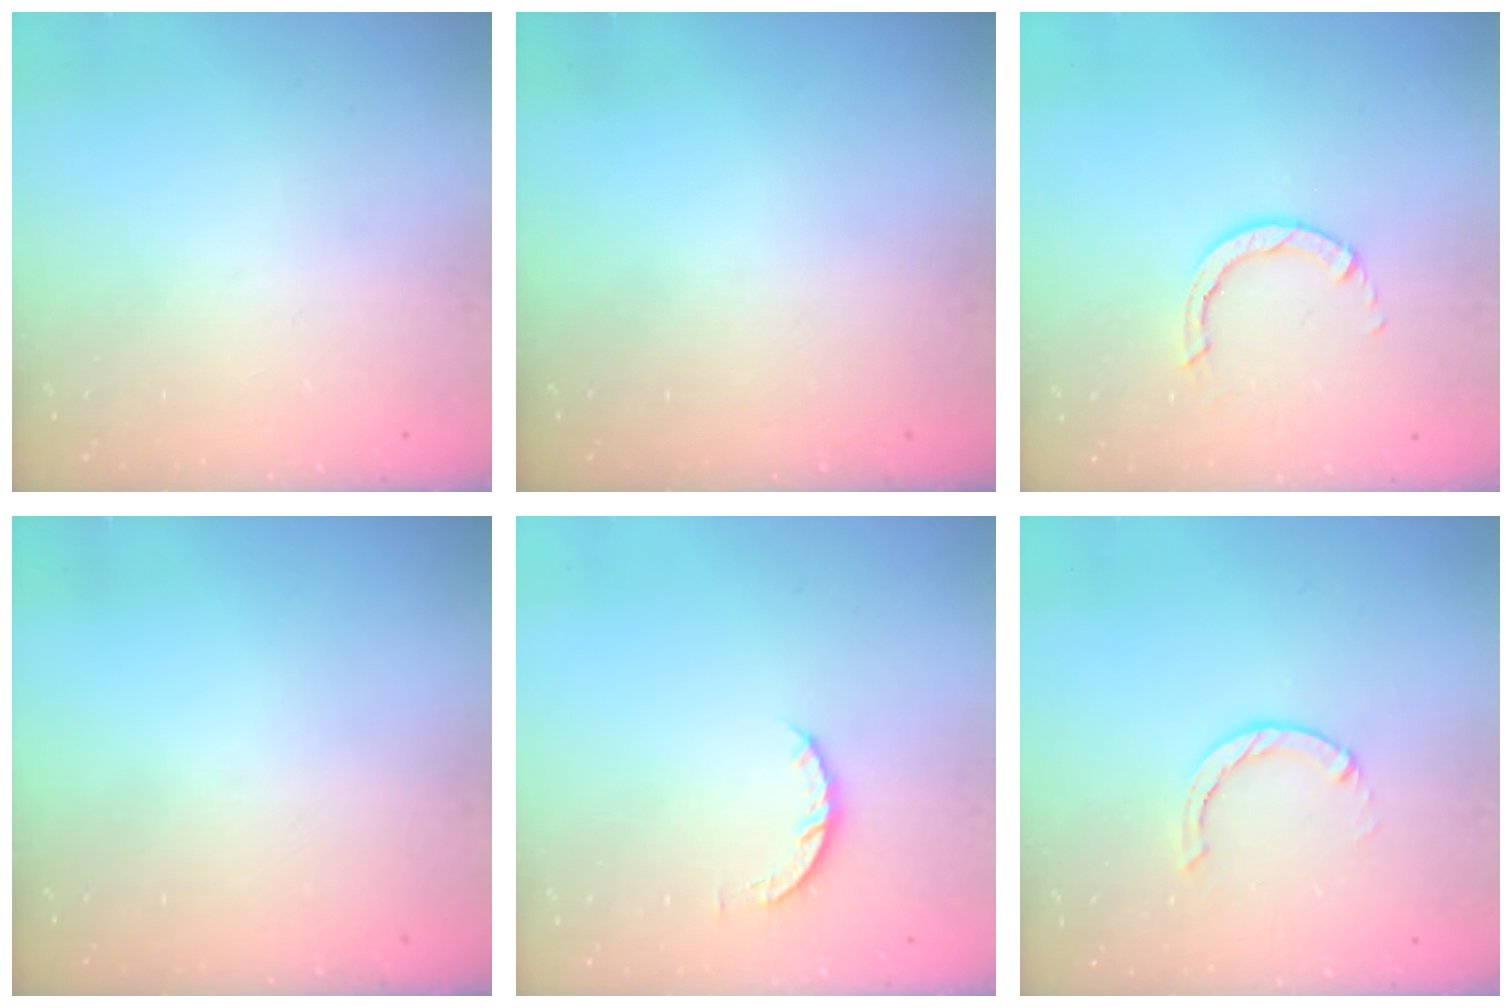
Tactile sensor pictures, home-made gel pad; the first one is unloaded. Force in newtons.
{"total": 0.0}
{"total": 2.8, "press": 2.8, "slide": 0.3}
{"total": 0.0}
{"total": 5.0, "press": 4.9, "slide": 0.7}
{"total": 0.0}